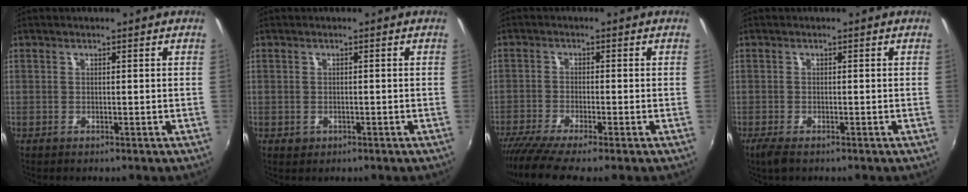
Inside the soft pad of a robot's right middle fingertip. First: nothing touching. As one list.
[{"total": 1.2, "force": [-0.5, 0.9, 0.5], "torque": [-0.009, -0.004, -0.007]}, {"total": 7.3, "force": [-5.9, -0.5, 4.2], "torque": [-0.098, -0.035, -0.106]}, {"total": 2.7, "force": [-1.8, 0.7, 1.8], "torque": [-0.039, -0.010, -0.033]}]